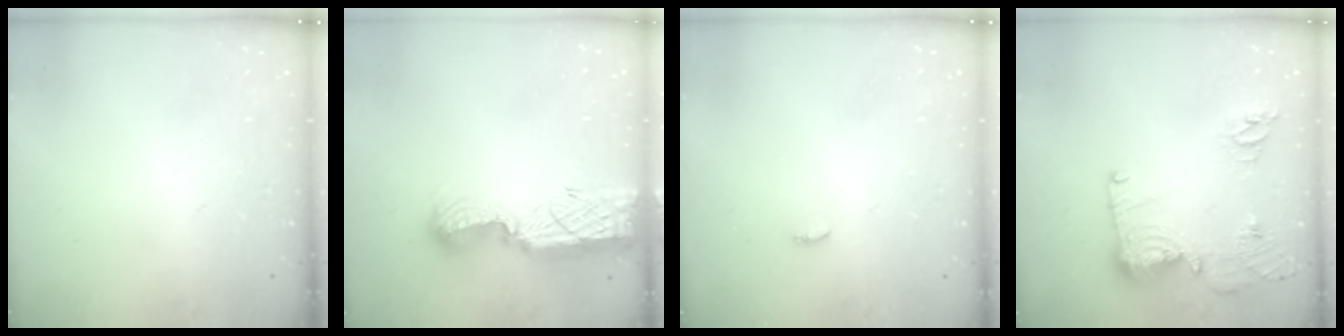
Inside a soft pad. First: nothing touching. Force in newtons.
{"total": 13.4, "press": 13.3, "slide": 0.6}
{"total": 5.6, "press": 3.4, "slide": 4.4}
{"total": 15.2, "press": 14.9, "slide": 2.8}